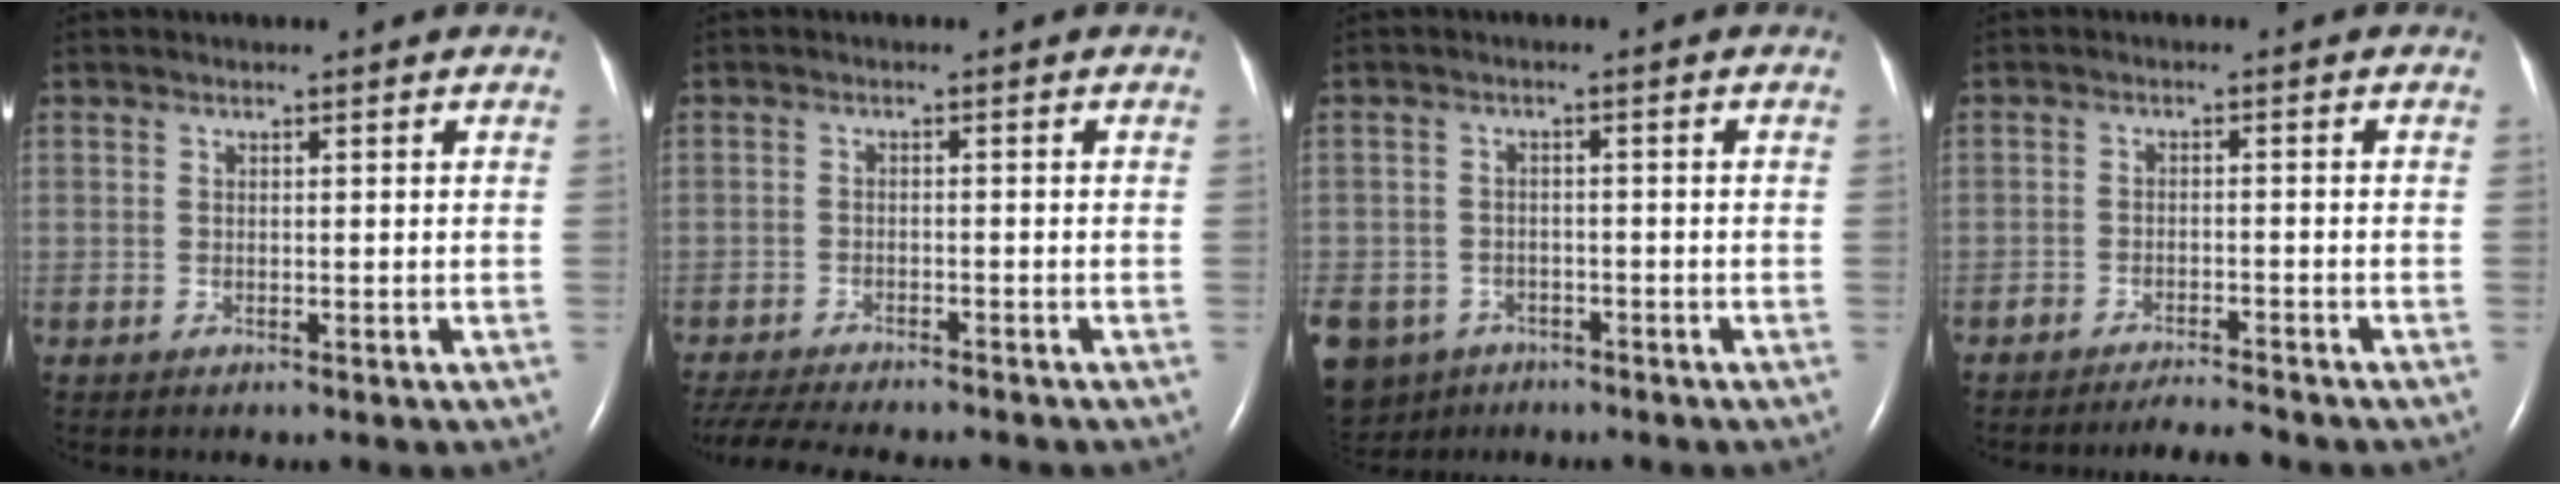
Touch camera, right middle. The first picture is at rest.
{"total": 12.2, "force": [-10.8, 2.0, 5.3], "torque": [-0.095, -0.017, -0.155]}
{"total": 10.7, "force": [-6.6, 7.9, 2.7], "torque": [-0.087, -0.006, -0.098]}
{"total": 3.9, "force": [-3.7, 0.2, 1.0], "torque": [-0.017, -0.012, -0.061]}